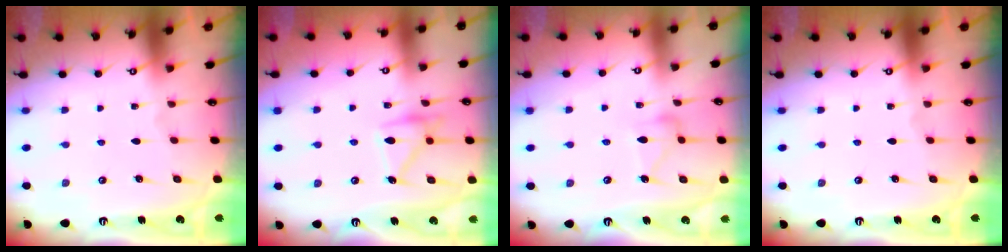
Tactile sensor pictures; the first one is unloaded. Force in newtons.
{"total": 15.3, "press": 15.2, "slide": 1.0}
{"total": 11.1, "press": 11.1, "slide": 0.5}
{"total": 0.0}